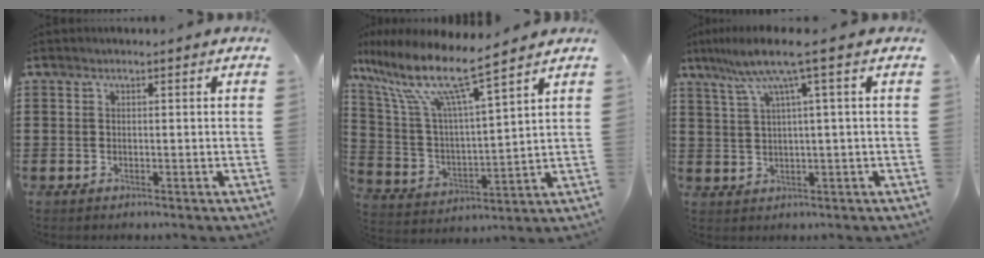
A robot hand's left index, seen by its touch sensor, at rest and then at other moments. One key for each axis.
{"total": 11.4, "fx": 8.6, "fy": 1.4, "fz": 7.2, "tx": -0.173, "ty": -0.051, "tz": 0.145}
{"total": 7.2, "fx": 2.9, "fy": -0.2, "fz": 6.5, "tx": -0.142, "ty": -0.008, "tz": 0.043}